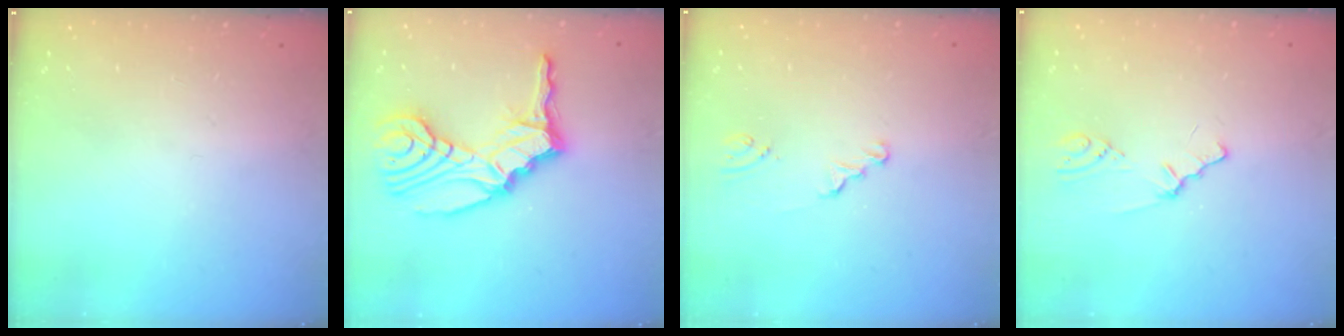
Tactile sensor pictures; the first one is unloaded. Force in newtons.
{"total": 16.8, "press": 16.2, "slide": 4.5}
{"total": 1.2, "press": 1.2, "slide": 0.1}
{"total": 0.8, "press": 0.8, "slide": 0.2}